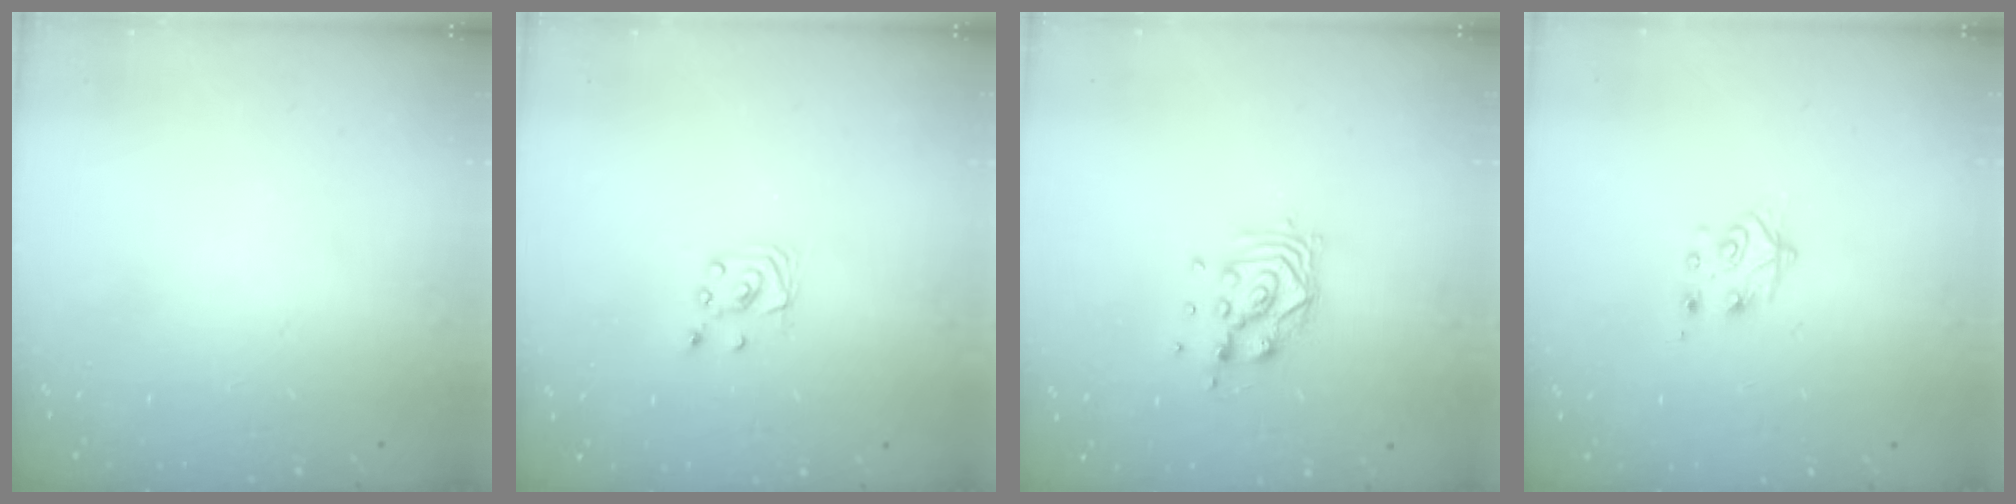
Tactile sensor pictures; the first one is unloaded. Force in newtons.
{"total": 2.7, "press": 2.7, "slide": 0.2}
{"total": 9.3, "press": 9.3, "slide": 0.9}
{"total": 7.6, "press": 7.5, "slide": 0.7}